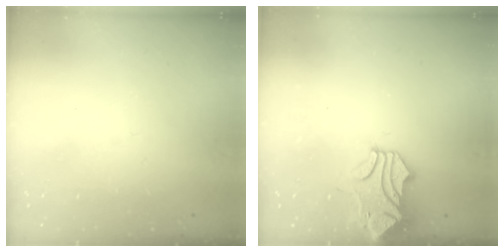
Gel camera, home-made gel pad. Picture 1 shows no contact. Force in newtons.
{"total": 1.4, "press": 0.6, "slide": 1.3}